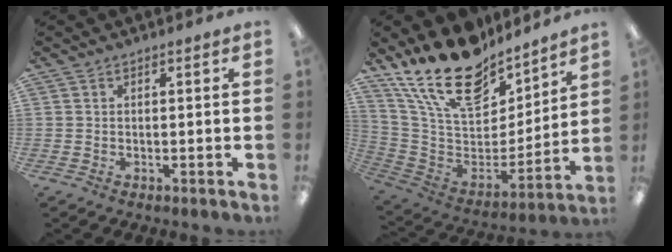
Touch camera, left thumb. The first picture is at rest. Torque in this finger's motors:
{"motor_torque": [1.17, 0.14, 1.43, -1.34, 0.43]}